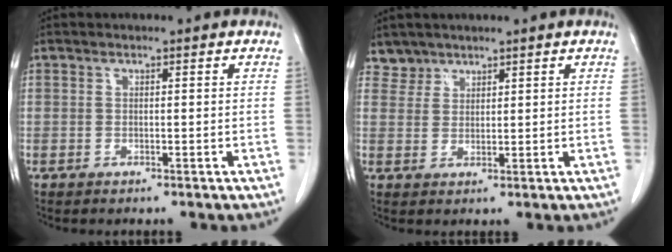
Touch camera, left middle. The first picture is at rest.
{"total": 2.4, "force": [2.1, 1.1, -0.6], "torque": [0.017, 0.006, 0.039]}